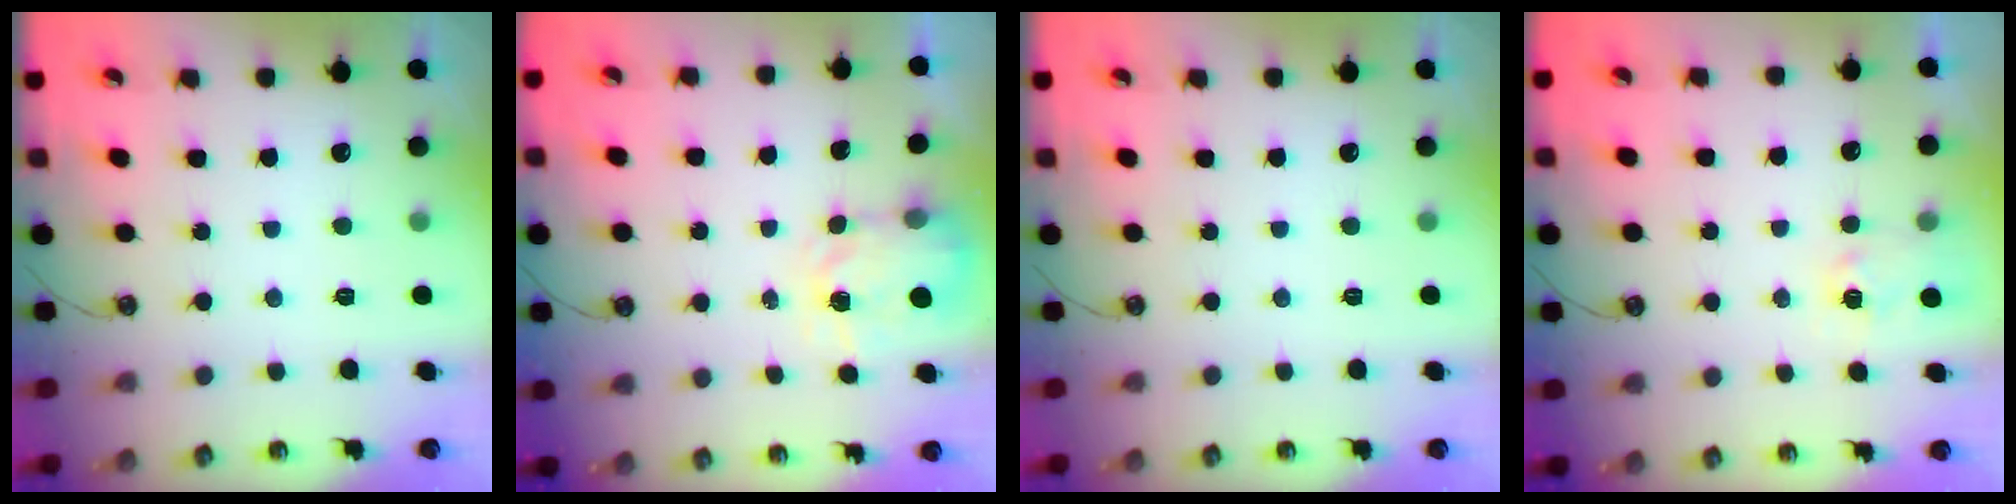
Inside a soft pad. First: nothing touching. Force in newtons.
{"total": 3.6, "press": 3.5, "slide": 0.5}
{"total": 0.0}
{"total": 3.7, "press": 3.6, "slide": 0.3}